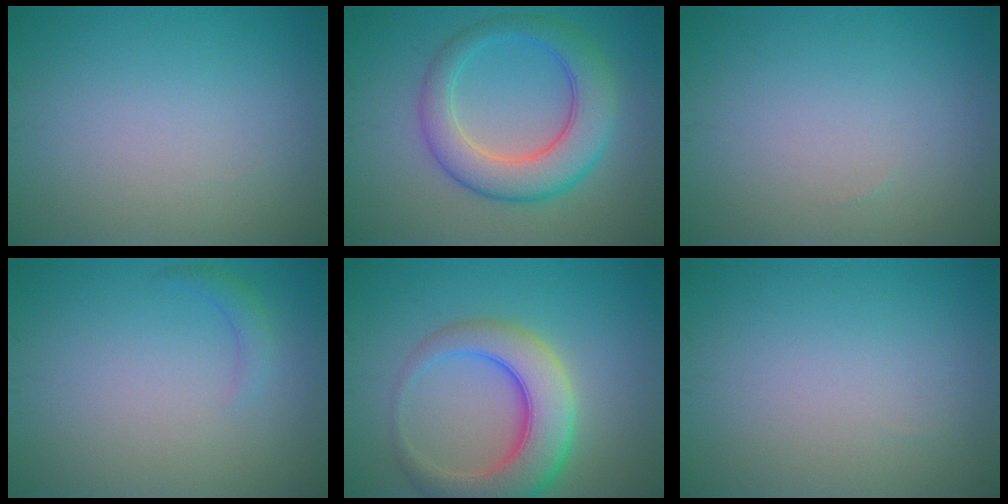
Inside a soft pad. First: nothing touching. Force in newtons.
{"total": 6.4, "press": 6.4, "slide": 0.4}
{"total": 0.0}
{"total": 1.2, "press": 1.2, "slide": 0.2}
{"total": 7.4, "press": 7.3, "slide": 0.6}
{"total": 0.0}